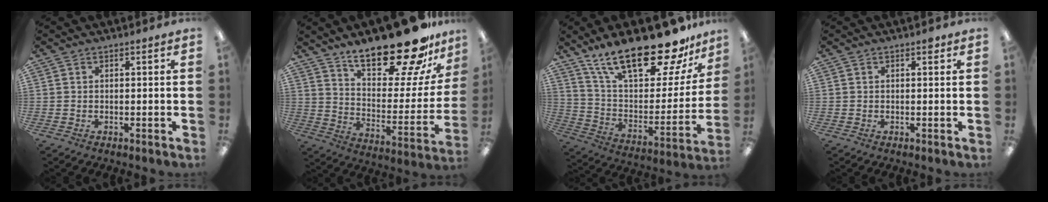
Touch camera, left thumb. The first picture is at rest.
{"total": 24.6, "force": [19.5, 7.6, 12.8], "torque": [-0.185, -0.132, 0.327]}
{"total": 26.2, "force": [19.6, 8.4, 15.3], "torque": [-0.252, -0.125, 0.332]}
{"total": 1.0, "force": [0.6, 0.4, 0.7], "torque": [-0.007, -0.001, 0.009]}